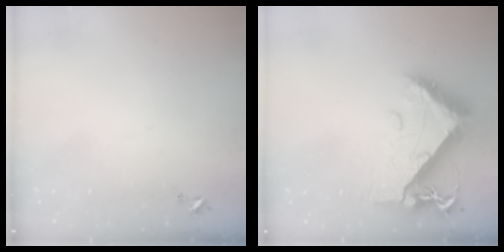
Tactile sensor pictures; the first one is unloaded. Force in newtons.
{"total": 11.3, "press": 11.3, "slide": 1.2}